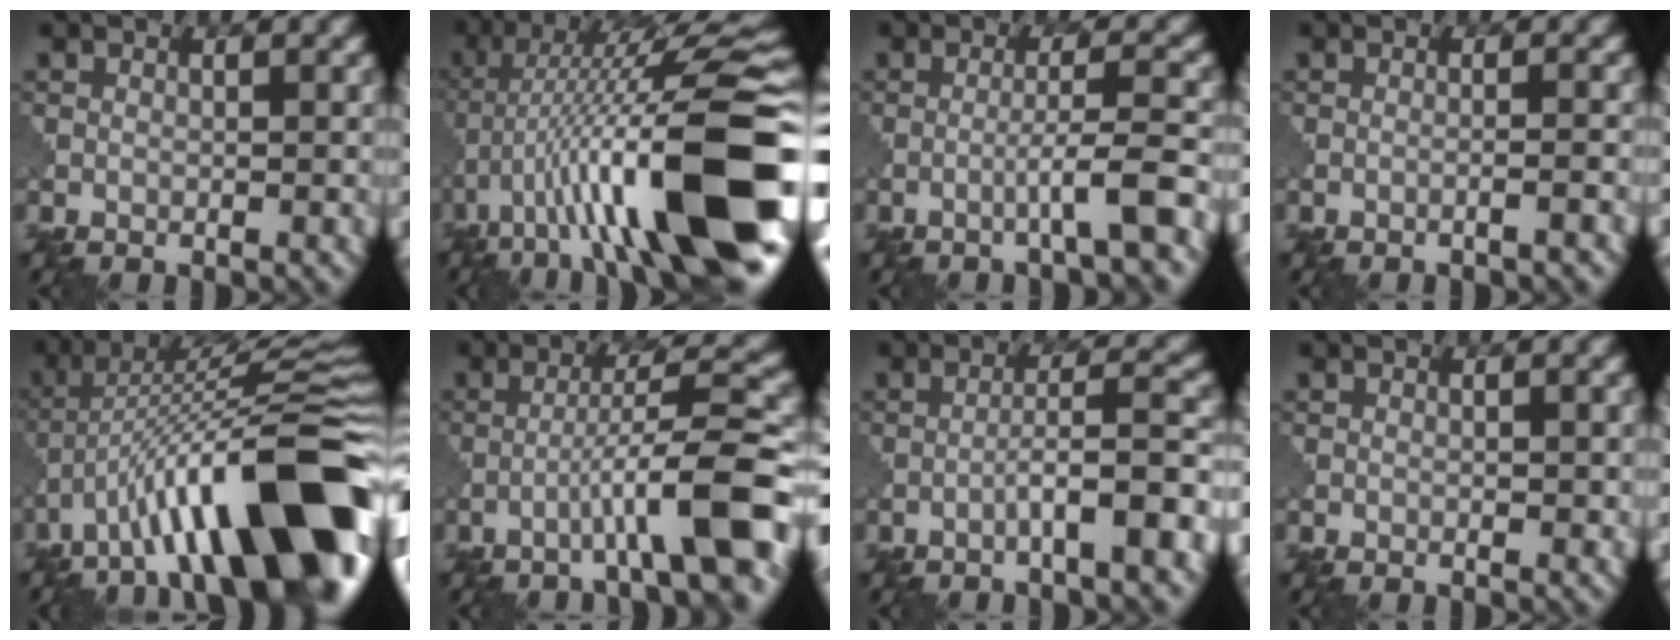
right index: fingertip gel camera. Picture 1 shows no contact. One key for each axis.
{"total": 16.2, "fx": -4.9, "fy": 3.7, "fz": 15.0, "tx": -0.239, "ty": 0.033, "tz": -0.065}
{"total": 3.5, "fx": -1.7, "fy": 0.2, "fz": 3.0, "tx": -0.040, "ty": 0.017, "tz": -0.039}
{"total": 1.2, "fx": -0.7, "fy": 0.3, "fz": 0.9, "tx": -0.001, "ty": 0.009, "tz": -0.024}
{"total": 15.8, "fx": -7.5, "fy": 4.3, "fz": 13.2, "tx": -0.187, "ty": 0.038, "tz": -0.118}
{"total": 7.1, "fx": -3.2, "fy": 0.6, "fz": 6.3, "tx": -0.091, "ty": 0.026, "tz": -0.057}
{"total": 4.4, "fx": -1.9, "fy": 0.4, "fz": 3.9, "tx": -0.055, "ty": 0.021, "tz": -0.036}
{"total": 0.0}